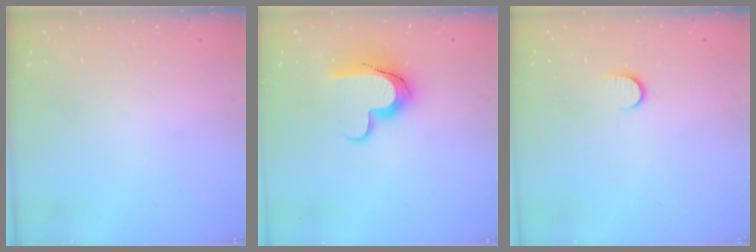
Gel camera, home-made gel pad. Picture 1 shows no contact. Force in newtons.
{"total": 11.7, "press": 11.7, "slide": 0.8}
{"total": 5.8, "press": 5.8, "slide": 0.6}